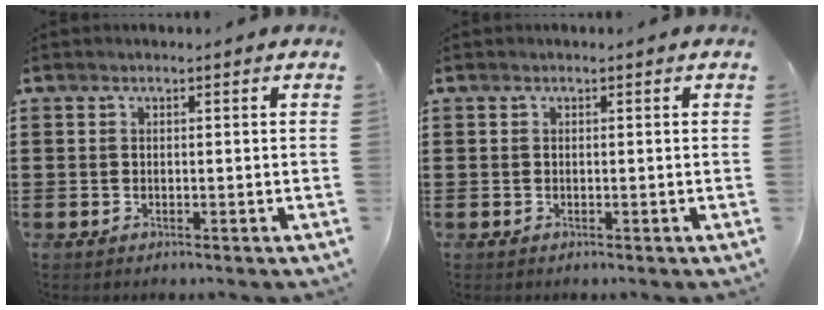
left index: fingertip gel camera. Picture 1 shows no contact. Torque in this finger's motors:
{"motor_torque": [0.00, 0.00, 0.00, -0.01]}